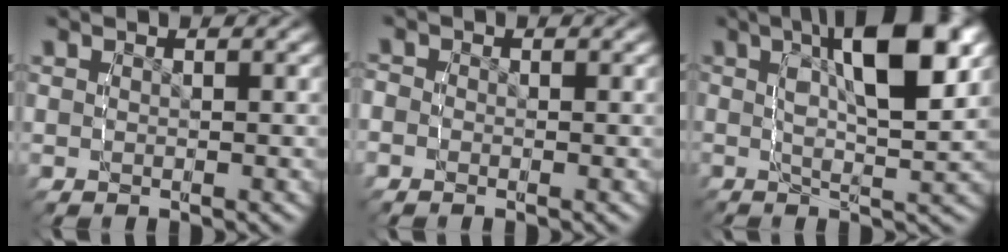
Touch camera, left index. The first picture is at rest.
{"total": 2.1, "force": [-0.5, 1.9, 0.5], "torque": [-0.020, 0.002, -0.022]}
{"total": 8.9, "force": [2.3, 2.6, 8.2], "torque": [-0.130, 0.014, 0.029]}